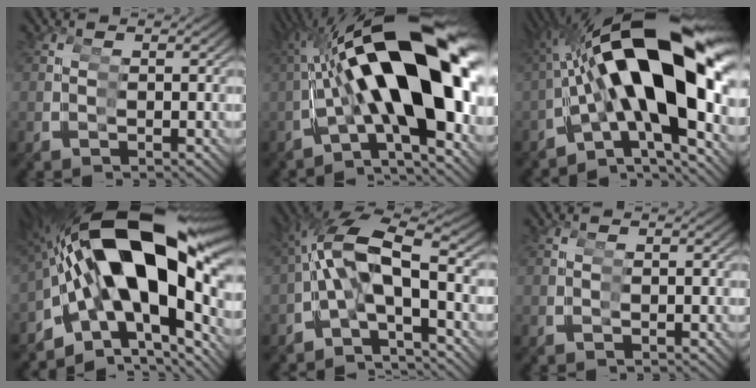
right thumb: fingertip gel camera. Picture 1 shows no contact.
{"total": 19.1, "force": [1.6, 7.8, 17.4], "torque": [-0.276, 0.018, 0.029]}
{"total": 17.4, "force": [1.1, 7.9, 15.5], "torque": [-0.277, 0.009, 0.022]}
{"total": 19.1, "force": [1.0, 10.7, 15.8], "torque": [-0.291, -0.002, 0.026]}
{"total": 7.2, "force": [-0.7, 5.3, 4.8], "torque": [-0.126, -0.003, -0.005]}
{"total": 0.0}